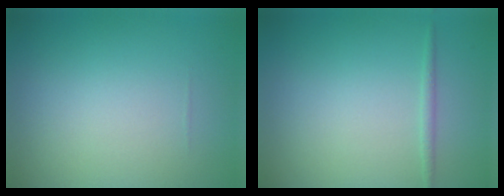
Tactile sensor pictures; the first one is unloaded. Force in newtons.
{"total": 0.8, "press": 0.8, "slide": 0.0}